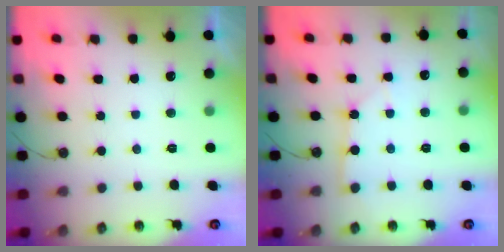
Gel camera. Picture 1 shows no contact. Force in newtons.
{"total": 2.5, "press": 2.5, "slide": 0.3}